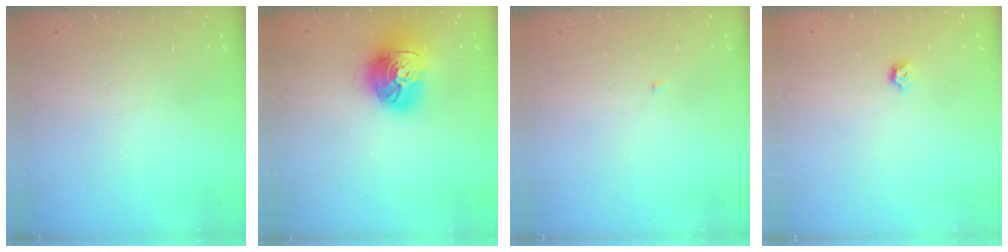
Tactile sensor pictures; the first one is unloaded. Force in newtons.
{"total": 18.0, "press": 17.9, "slide": 1.7}
{"total": 1.8, "press": 1.8, "slide": 0.2}
{"total": 4.0, "press": 3.9, "slide": 0.7}